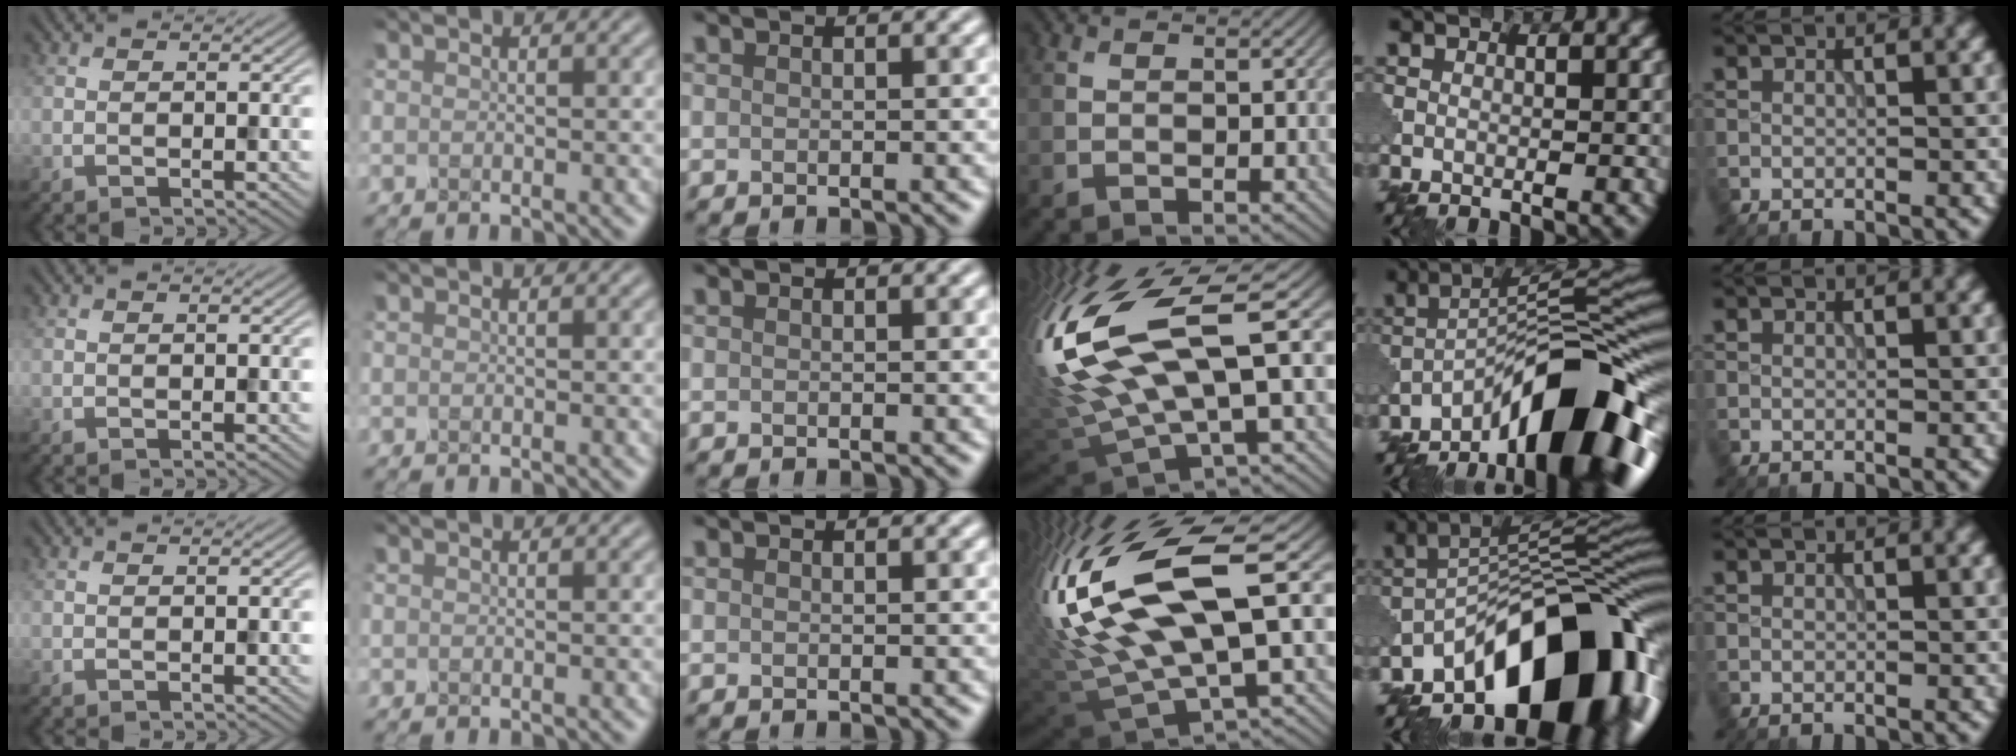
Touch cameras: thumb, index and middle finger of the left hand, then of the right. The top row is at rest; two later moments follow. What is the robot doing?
{"motion": "shake", "object": "salt shaker"}